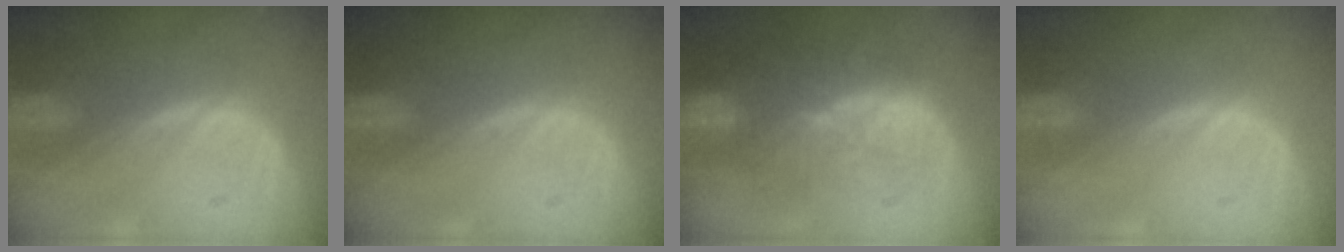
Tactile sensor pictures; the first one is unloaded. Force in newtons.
{"total": 0.0}
{"total": 11.3, "press": 9.9, "slide": 5.5}
{"total": 0.0}